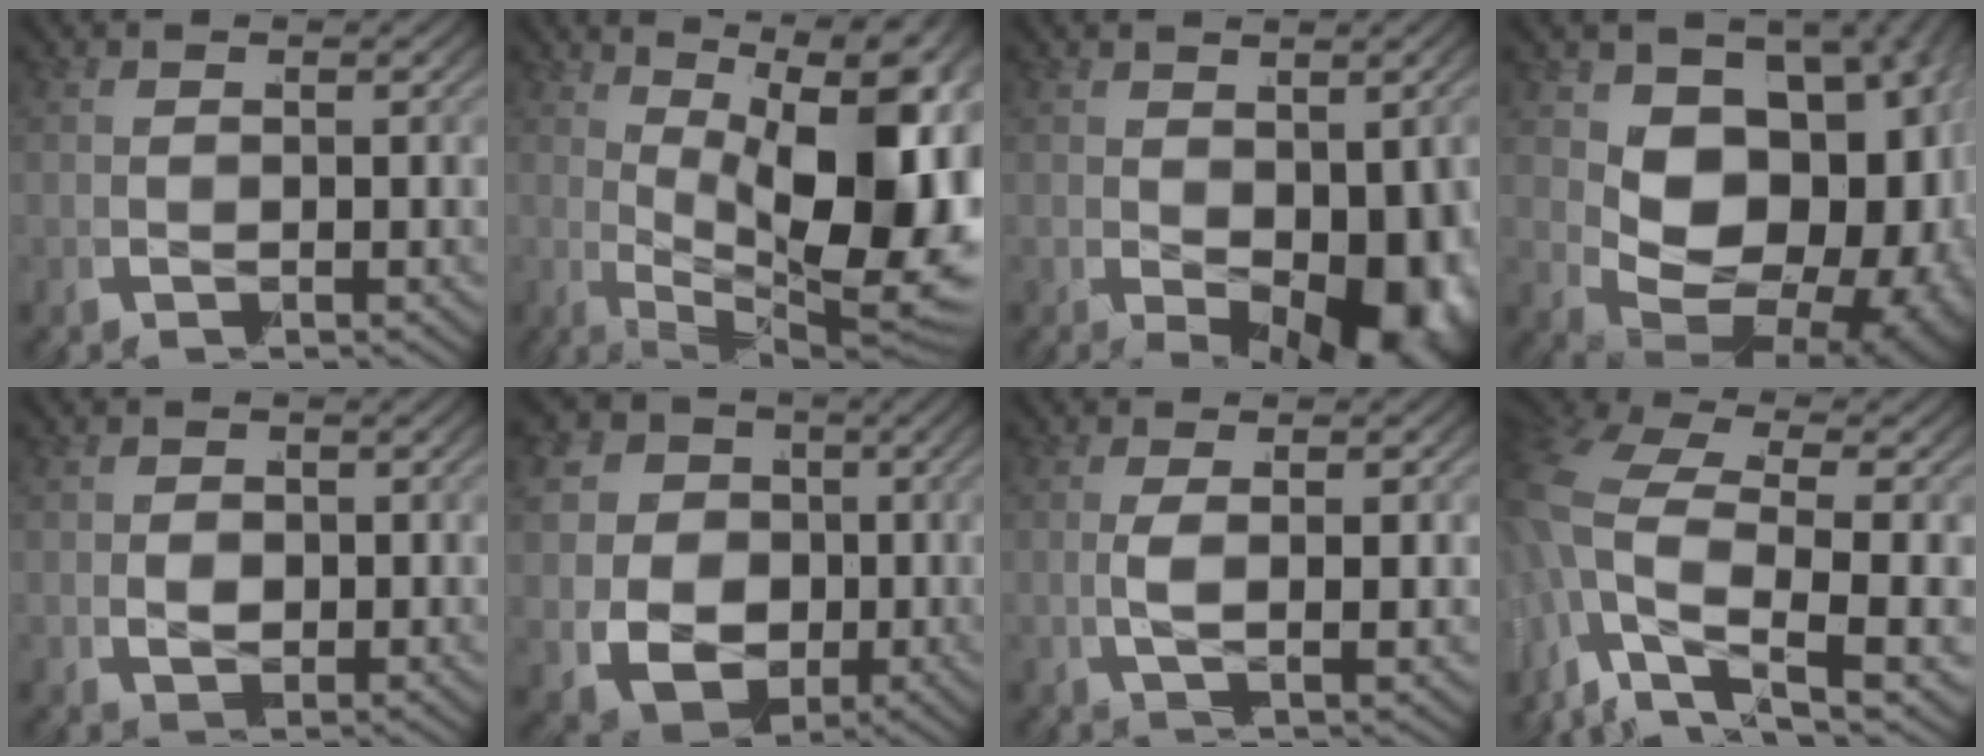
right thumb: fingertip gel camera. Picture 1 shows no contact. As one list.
[{"total": 18.3, "force": [-1.2, 9.3, 15.7], "torque": [-0.241, -0.049, 0.011]}, {"total": 11.1, "force": [-3.2, 6.3, 8.6], "torque": [-0.133, -0.042, -0.027]}, {"total": 21.2, "force": [-1.7, 14.9, 15.0], "torque": [-0.257, -0.067, 0.001]}, {"total": 2.3, "force": [-0.3, 1.9, 1.3], "torque": [-0.017, -0.010, 0.003]}, {"total": 17.8, "force": [0.4, 14.9, 9.8], "torque": [-0.215, -0.048, 0.009]}, {"total": 2.3, "force": [-0.1, 0.7, 2.2], "torque": [-0.046, -0.001, -0.002]}, {"total": 8.7, "force": [-1.0, 5.9, 6.3], "torque": [-0.164, -0.029, -0.008]}]